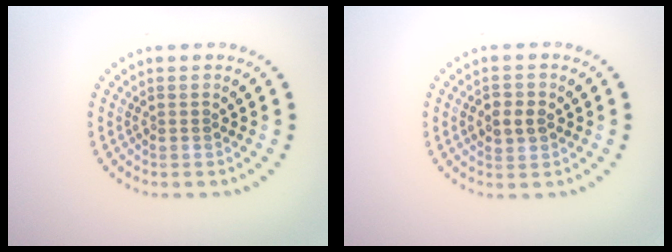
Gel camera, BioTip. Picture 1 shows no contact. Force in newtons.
{"total": 2.0, "press": 2.0, "slide": 0.2}